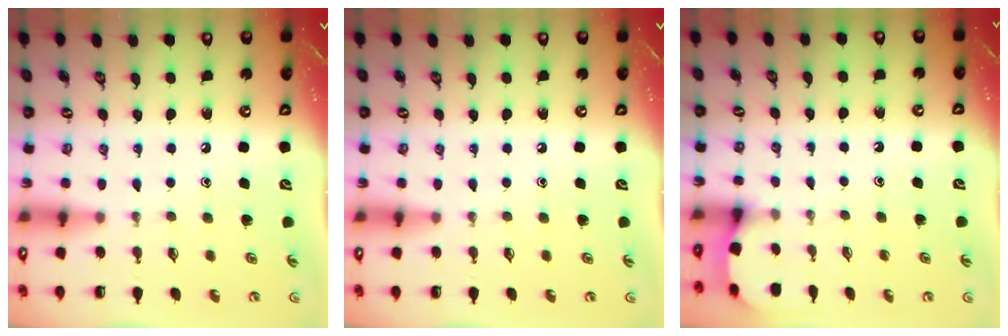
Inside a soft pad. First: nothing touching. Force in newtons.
{"total": 0.0}
{"total": 2.6, "press": 2.6, "slide": 0.4}